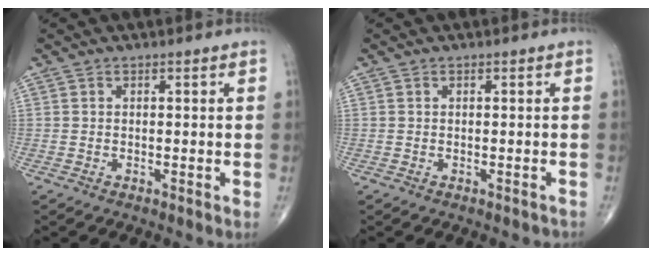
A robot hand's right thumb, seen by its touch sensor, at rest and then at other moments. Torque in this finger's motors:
{"motor_torque": [-0.23, -0.32, -0.37, -0.18, -0.03]}